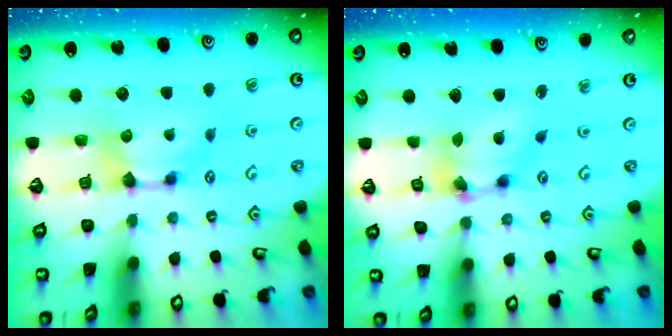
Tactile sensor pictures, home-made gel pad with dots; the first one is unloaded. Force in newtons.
{"total": 6.4, "press": 6.1, "slide": 1.9}